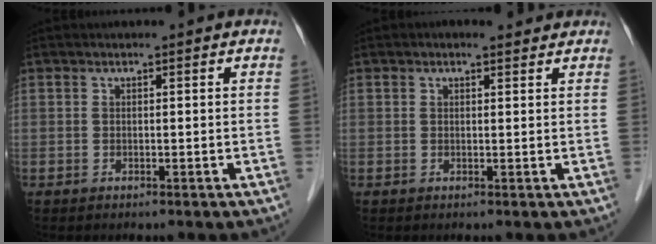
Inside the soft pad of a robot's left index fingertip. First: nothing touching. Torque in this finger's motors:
{"motor_torque": [1.06, -1.08, 0.38, 0.06]}